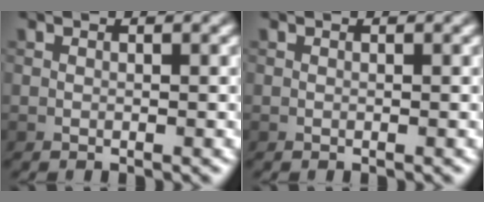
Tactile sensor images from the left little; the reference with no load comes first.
{"total": 0.0}